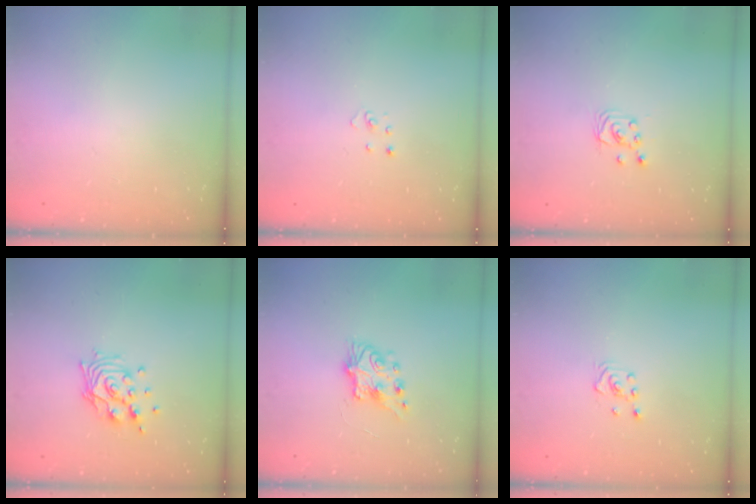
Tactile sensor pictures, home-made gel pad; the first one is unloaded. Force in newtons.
{"total": 2.2, "press": 2.2, "slide": 0.2}
{"total": 2.4, "press": 2.4, "slide": 0.2}
{"total": 11.1, "press": 10.9, "slide": 1.6}
{"total": 7.8, "press": 7.8, "slide": 0.3}
{"total": 2.8, "press": 2.6, "slide": 1.1}